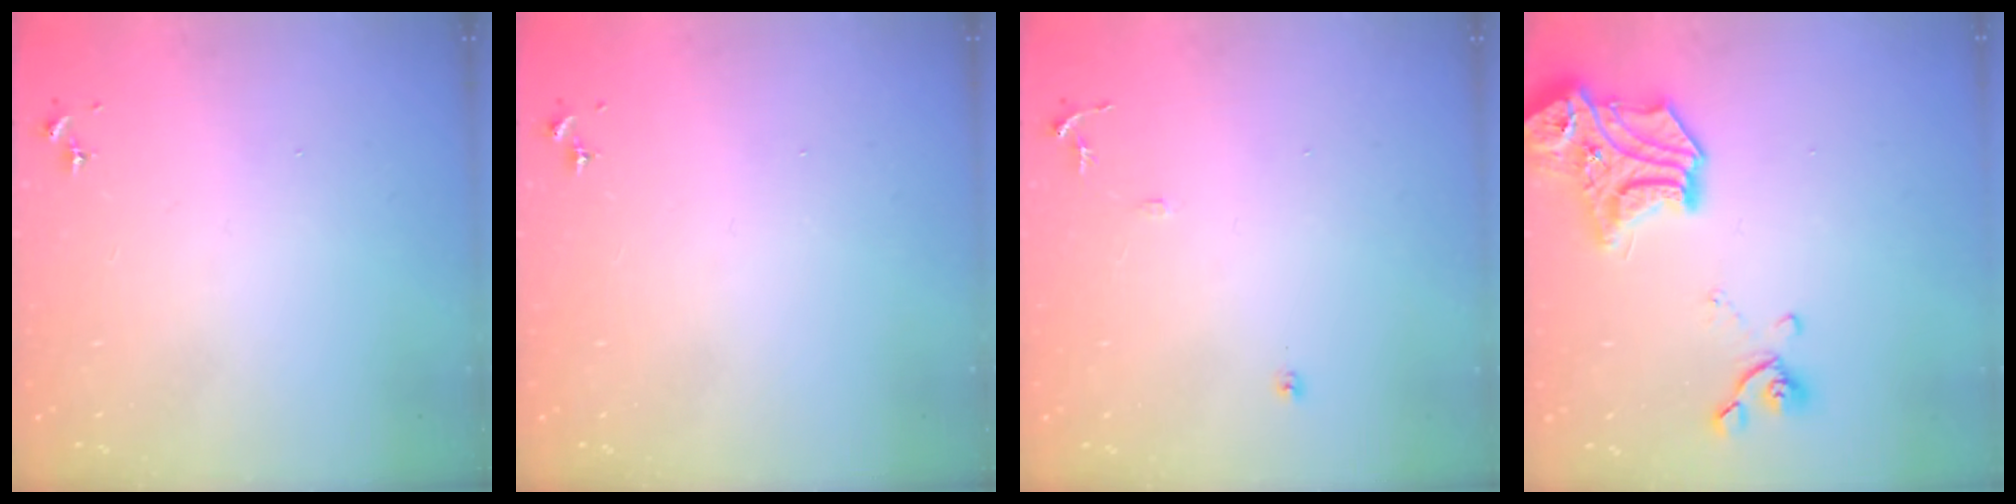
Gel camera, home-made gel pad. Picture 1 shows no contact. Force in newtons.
{"total": 0.0}
{"total": 8.0, "press": 8.0, "slide": 0.8}
{"total": 19.1, "press": 19.1, "slide": 0.7}